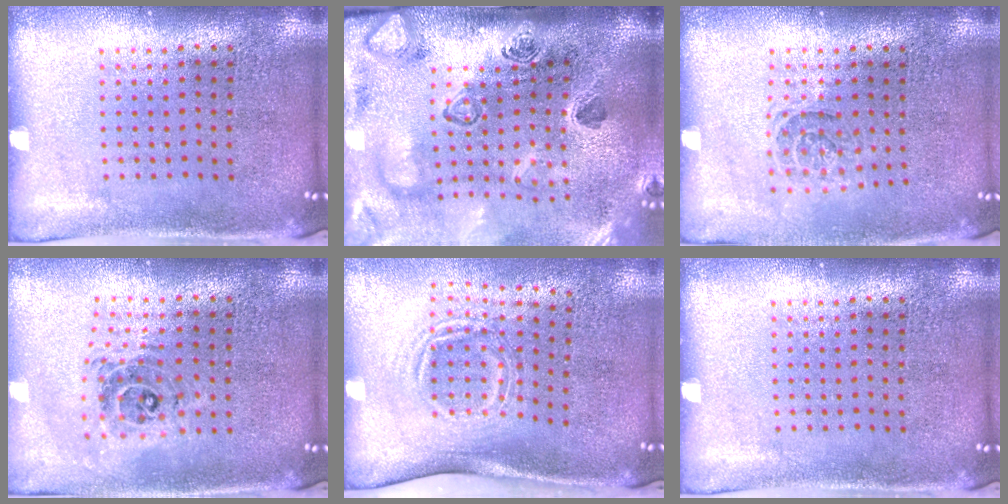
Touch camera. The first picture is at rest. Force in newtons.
{"total": 4.8, "press": 3.4, "slide": 3.4}
{"total": 1.1, "press": 1.0, "slide": 0.4}
{"total": 0.8, "press": 0.8, "slide": 0.2}
{"total": 1.7, "press": 1.2, "slide": 1.2}
{"total": 0.0}